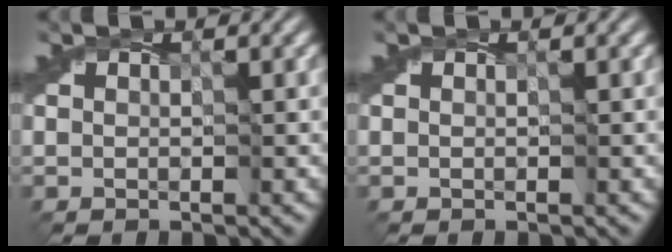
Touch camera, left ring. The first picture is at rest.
{"total": 0.0}